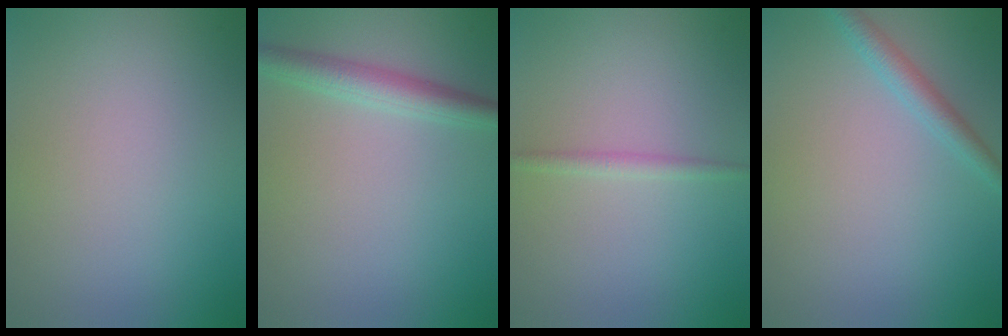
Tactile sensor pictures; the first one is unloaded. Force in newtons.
{"total": 3.0, "press": 3.0, "slide": 0.1}
{"total": 1.2, "press": 1.2, "slide": 0.0}
{"total": 2.1, "press": 2.1, "slide": 0.1}